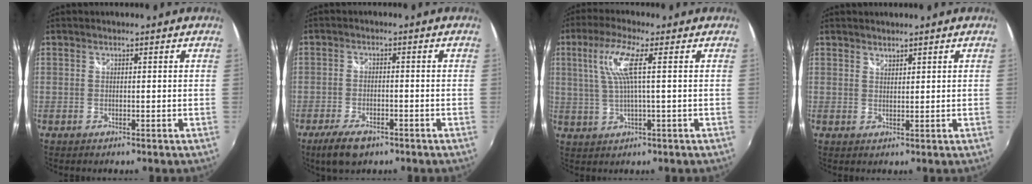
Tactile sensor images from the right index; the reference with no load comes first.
{"total": 7.0, "force": [-4.7, 2.9, 4.3], "torque": [-0.107, -0.018, -0.081]}
{"total": 7.4, "force": [1.9, 0.2, 7.1], "torque": [-0.138, 0.003, 0.043]}
{"total": 1.3, "force": [1.3, 0.4, 0.1], "torque": [0.002, 0.001, 0.023]}